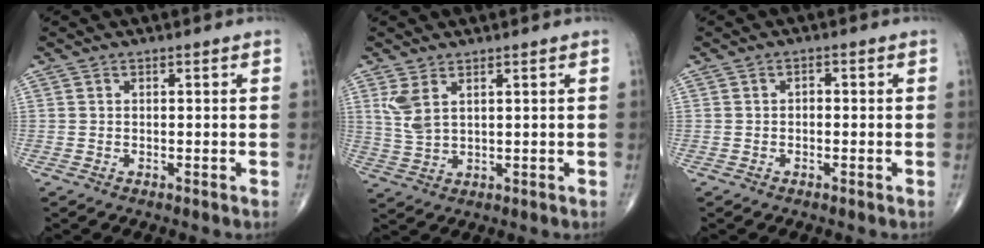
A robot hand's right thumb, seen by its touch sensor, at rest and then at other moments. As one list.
[{"total": 4.7, "force": [2.2, 2.1, 3.6], "torque": [-0.082, -0.006, 0.056]}, {"total": 1.1, "force": [-0.2, 0.8, 0.7], "torque": [-0.006, 0.005, -0.007]}]